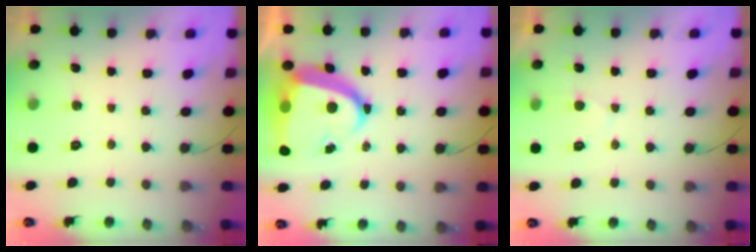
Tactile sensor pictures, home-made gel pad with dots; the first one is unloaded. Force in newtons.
{"total": 14.4, "press": 14.3, "slide": 1.6}
{"total": 3.4, "press": 3.4, "slide": 0.5}